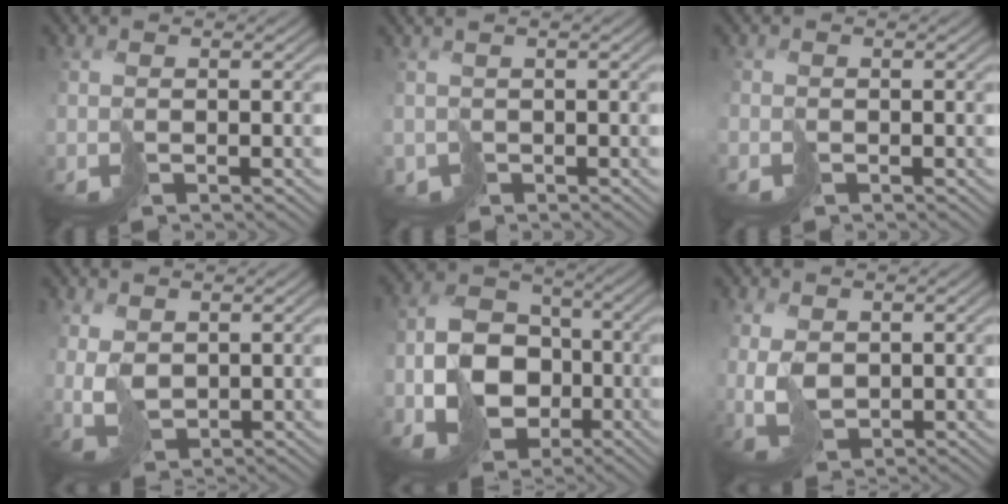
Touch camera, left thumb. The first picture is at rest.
{"total": 1.4, "force": [0.2, 0.2, -1.4], "torque": [0.031, 0.000, 0.011]}
{"total": 0.8, "force": [-0.6, 0.4, -0.2], "torque": [-0.002, -0.006, -0.014]}
{"total": 2.7, "force": [1.7, 1.7, 1.0], "torque": [-0.039, 0.001, 0.045]}
{"total": 10.2, "force": [-3.0, 8.3, 5.0], "torque": [-0.107, -0.032, -0.057]}
{"total": 2.9, "force": [1.3, 2.1, 1.5], "torque": [-0.052, -0.001, 0.036]}